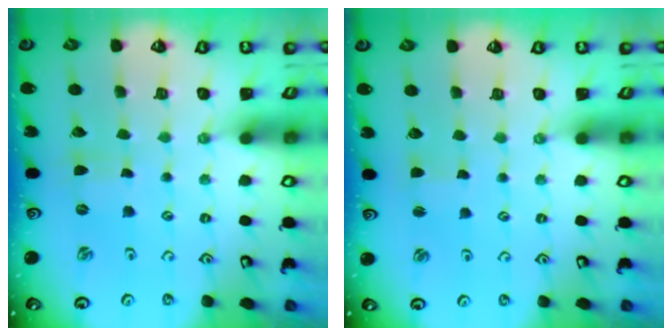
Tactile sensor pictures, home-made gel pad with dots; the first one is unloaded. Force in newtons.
{"total": 1.6, "press": 1.6, "slide": 0.3}